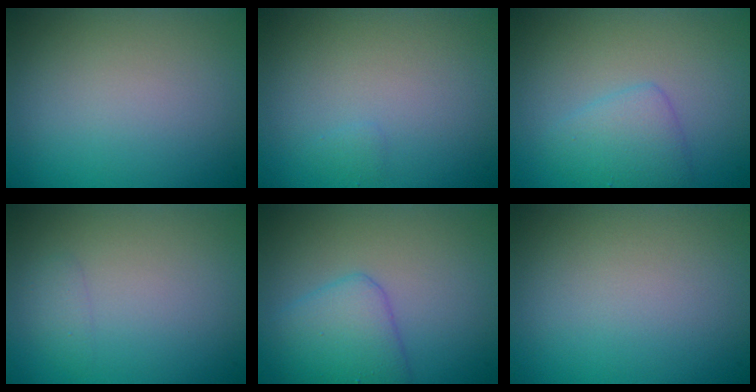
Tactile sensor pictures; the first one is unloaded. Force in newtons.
{"total": 0.5, "press": 0.5, "slide": 0.1}
{"total": 2.5, "press": 2.5, "slide": 0.1}
{"total": 0.9, "press": 0.9, "slide": 0.1}
{"total": 3.6, "press": 3.5, "slide": 0.3}
{"total": 0.0}